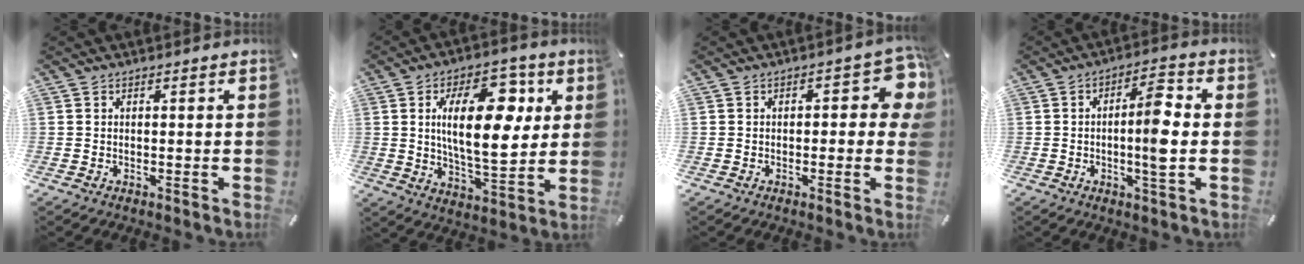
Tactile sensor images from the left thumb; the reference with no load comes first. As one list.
[{"total": 18.8, "force": [4.9, 9.4, 15.5], "torque": [-0.244, 0.001, 0.076]}, {"total": 7.6, "force": [0.9, 3.6, 6.6], "torque": [-0.081, 0.000, 0.012]}, {"total": 9.0, "force": [-0.4, 2.1, 8.7], "torque": [-0.135, 0.000, -0.015]}]